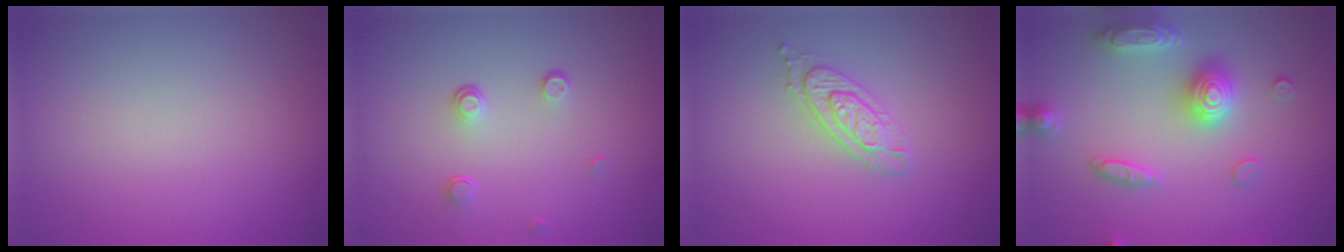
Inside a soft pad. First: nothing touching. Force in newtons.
{"total": 1.4, "press": 0.8, "slide": 1.2}
{"total": 2.6, "press": 2.4, "slide": 1.0}
{"total": 4.9, "press": 4.8, "slide": 0.8}